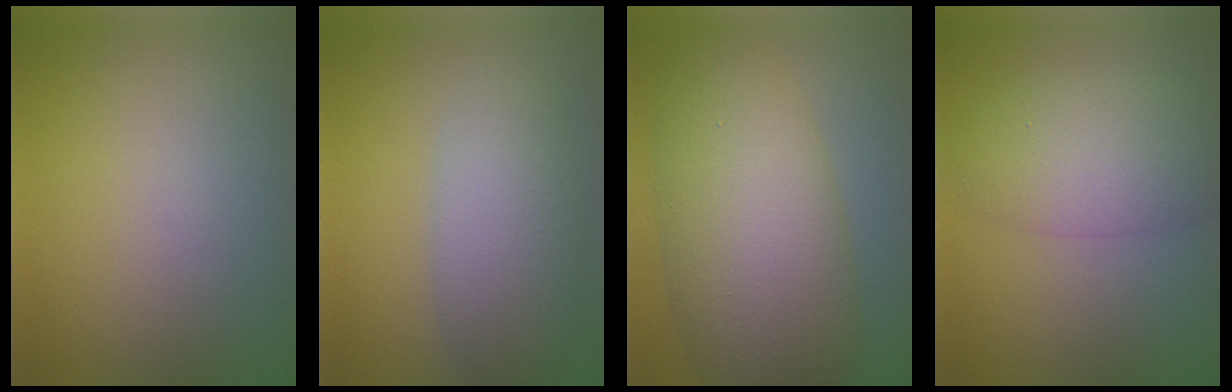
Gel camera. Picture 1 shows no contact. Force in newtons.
{"total": 5.2, "press": 5.2, "slide": 0.3}
{"total": 10.8, "press": 10.8, "slide": 0.4}
{"total": 5.7, "press": 5.7, "slide": 0.2}